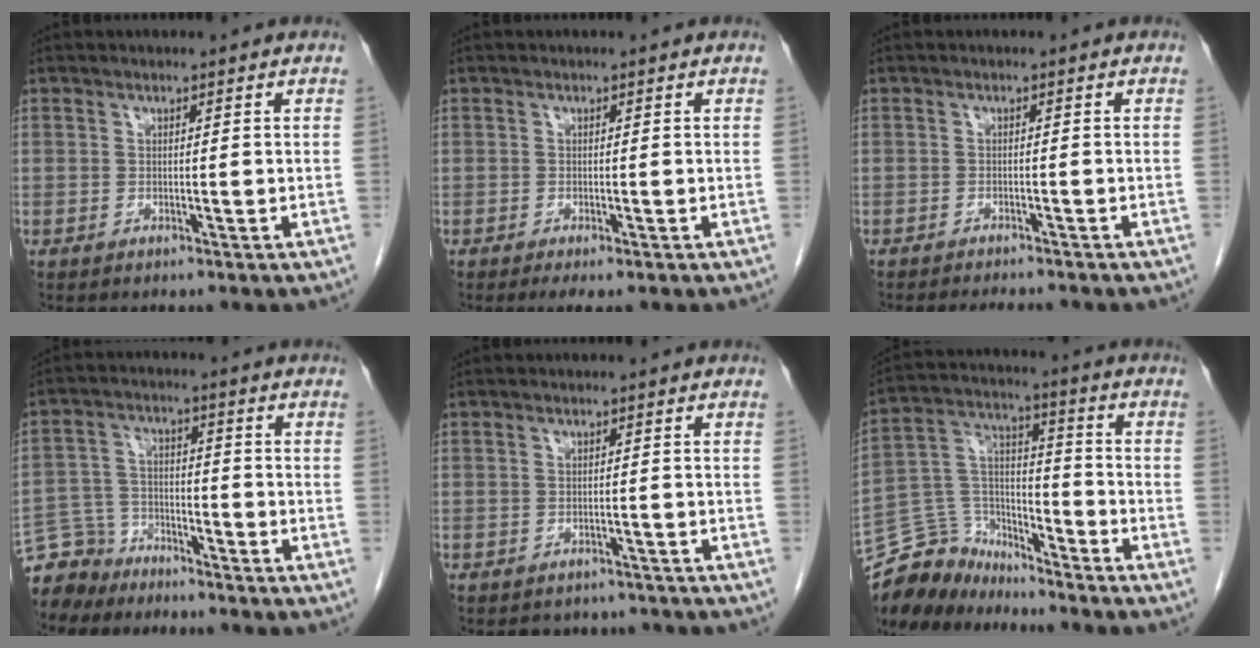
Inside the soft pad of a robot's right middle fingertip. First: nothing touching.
{"total": 2.5, "force": [-1.7, 0.7, 1.7], "torque": [-0.025, -0.008, -0.024]}
{"total": 5.0, "force": [-4.7, 0.5, 1.7], "torque": [-0.021, -0.010, -0.065]}
{"total": 6.8, "force": [-6.1, 2.9, -0.6], "torque": [0.010, 0.007, -0.119]}
{"total": 4.7, "force": [-4.2, 2.0, 0.1], "torque": [-0.002, 0.004, -0.048]}
{"total": 11.2, "force": [-10.5, 3.7, 0.7], "torque": [-0.019, 0.041, -0.199]}